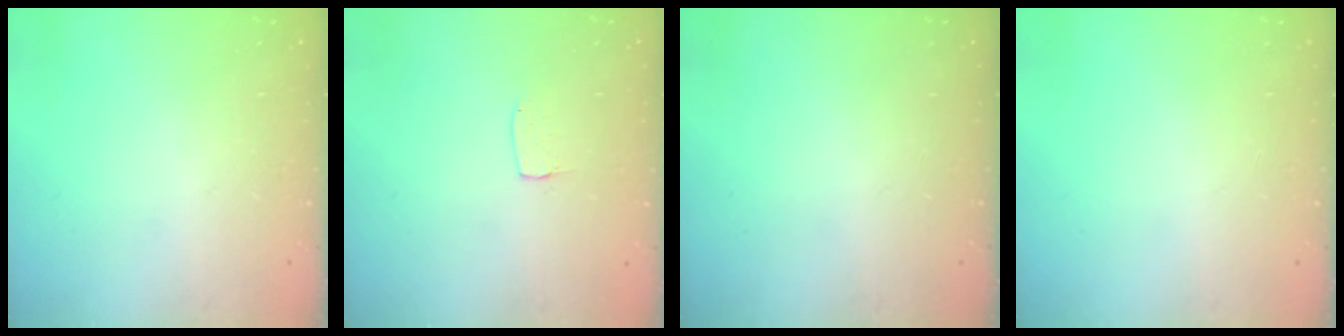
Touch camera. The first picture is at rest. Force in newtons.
{"total": 3.2, "press": 3.2, "slide": 0.1}
{"total": 0.0}
{"total": 0.0}